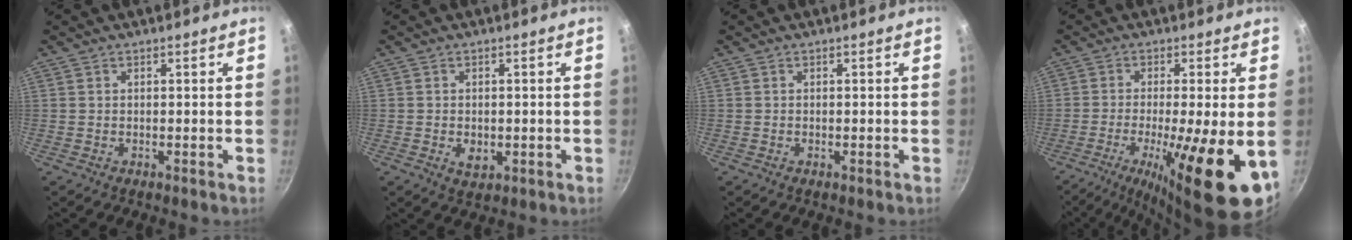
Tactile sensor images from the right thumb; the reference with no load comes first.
{"total": 3.4, "force": [-0.7, 2.3, 2.4], "torque": [-0.036, -0.003, -0.004]}
{"total": 0.0}
{"total": 16.9, "force": [-4.7, 3.1, 15.9], "torque": [-0.255, -0.014, -0.073]}